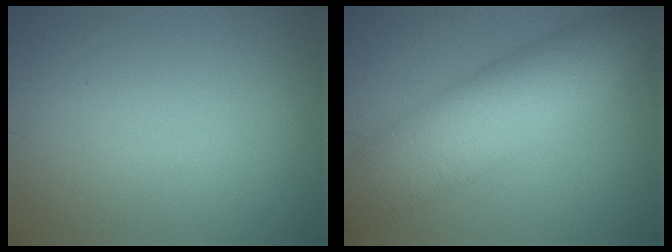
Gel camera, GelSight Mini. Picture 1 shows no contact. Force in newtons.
{"total": 8.3, "press": 8.3, "slide": 0.2}